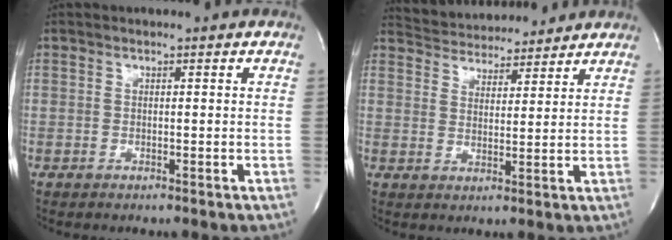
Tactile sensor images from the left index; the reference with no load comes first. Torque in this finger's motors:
{"motor_torque": [-0.42, -0.39, 0.24, 0.06]}